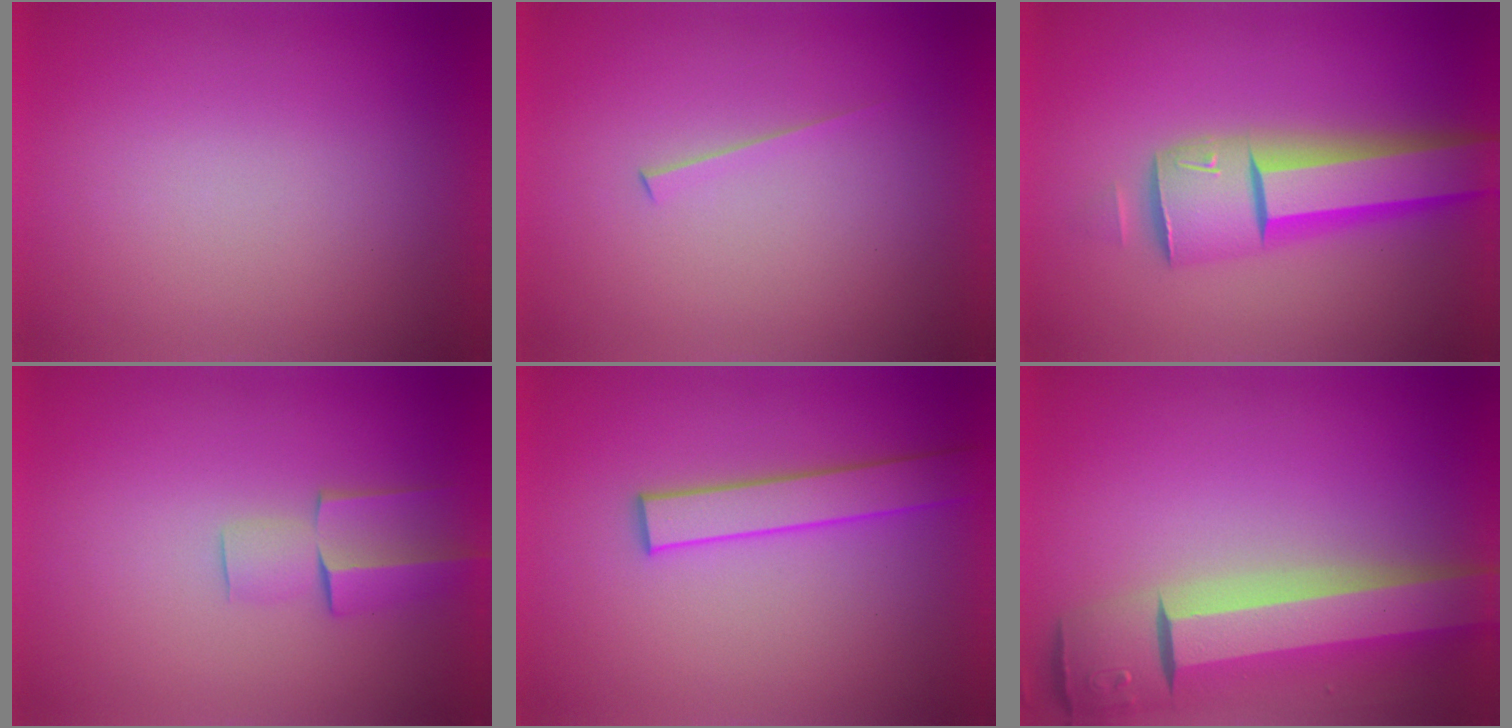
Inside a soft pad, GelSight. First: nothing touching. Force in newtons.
{"total": 1.5}
{"total": 6.7}
{"total": 2.5}
{"total": 2.7}
{"total": 12.3}